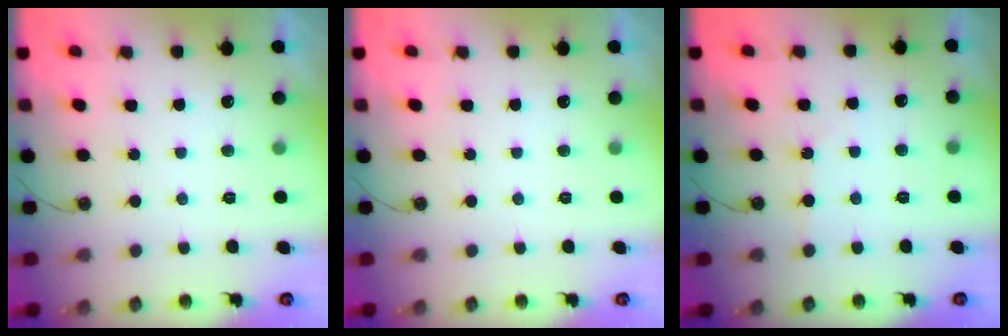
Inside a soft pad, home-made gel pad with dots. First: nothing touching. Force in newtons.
{"total": 0.0}
{"total": 1.8, "press": 1.8, "slide": 0.3}